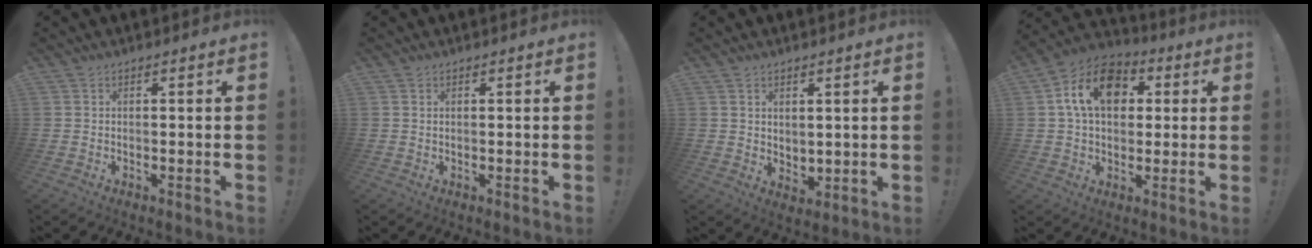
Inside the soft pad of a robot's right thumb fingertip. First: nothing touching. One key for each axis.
{"total": 0.5, "fx": 0.4, "fy": 0.2, "fz": 0.3, "tx": -0.004, "ty": -0.001, "tz": 0.008}
{"total": 3.4, "fx": 2.4, "fy": 2.2, "fz": 1.0, "tx": -0.006, "ty": -0.019, "tz": 0.043}
{"total": 16.1, "fx": 4.6, "fy": 11.3, "fz": 10.6, "tx": -0.171, "ty": 0.002, "tz": 0.085}